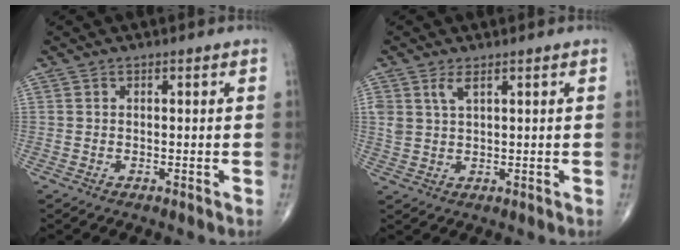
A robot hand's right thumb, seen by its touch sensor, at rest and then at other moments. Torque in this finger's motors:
{"motor_torque": [-0.10, 0.19, 0.16, 0.21, 0.02]}